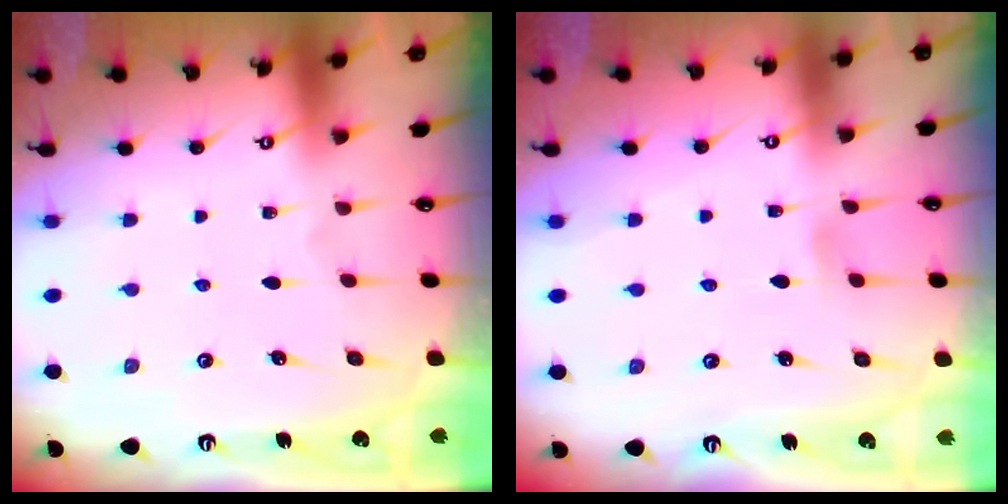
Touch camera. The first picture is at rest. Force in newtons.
{"total": 3.4, "press": 3.4, "slide": 0.5}